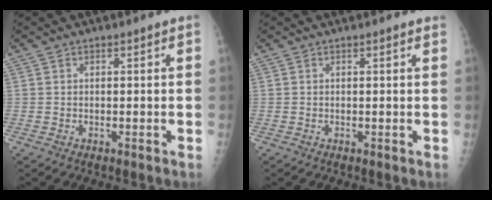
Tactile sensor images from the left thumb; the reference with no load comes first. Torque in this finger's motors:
{"motor_torque": [0.66, 0.46, 0.09, -0.25, 0.01]}